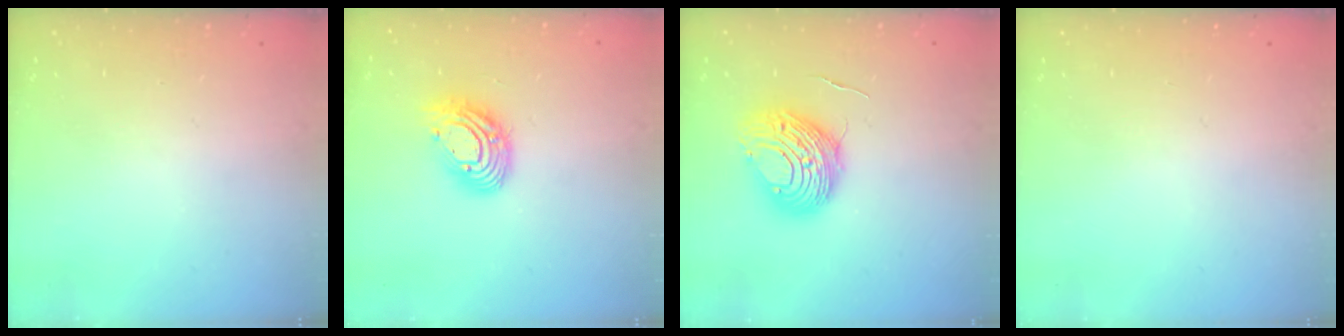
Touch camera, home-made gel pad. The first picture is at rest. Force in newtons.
{"total": 13.9, "press": 13.9, "slide": 1.2}
{"total": 11.2, "press": 11.2, "slide": 1.2}
{"total": 0.0}